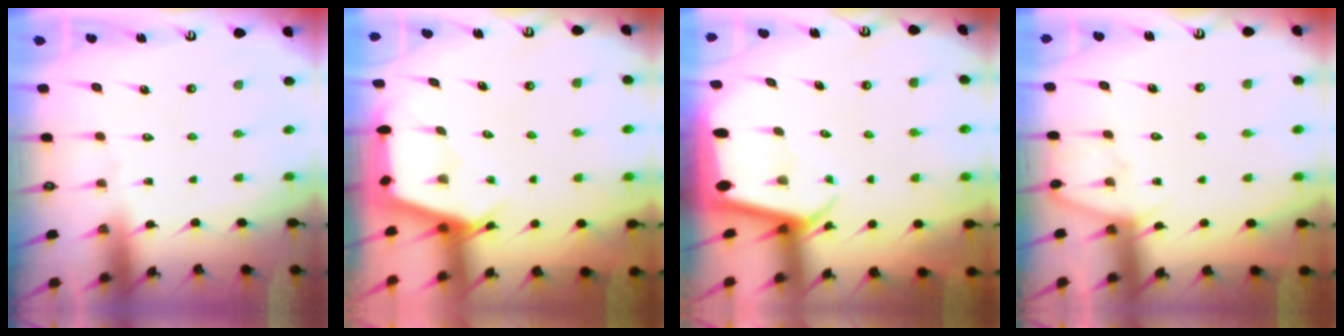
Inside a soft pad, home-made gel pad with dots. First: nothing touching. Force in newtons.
{"total": 2.8, "press": 2.7, "slide": 0.3}
{"total": 2.6, "press": 2.6, "slide": 0.2}
{"total": 6.4, "press": 6.3, "slide": 0.8}